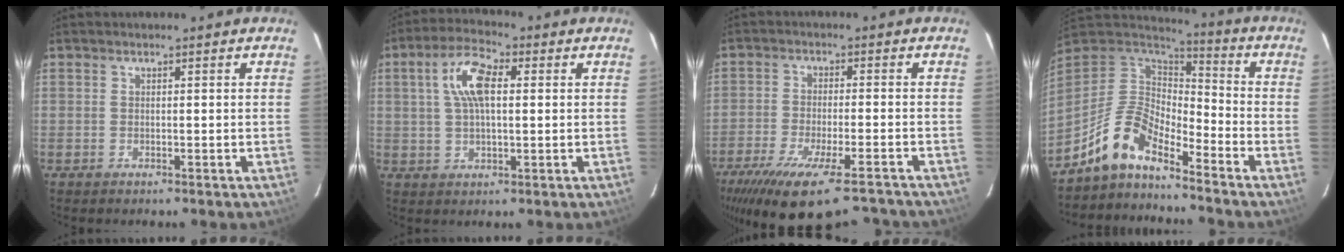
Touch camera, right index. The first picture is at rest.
{"total": 8.5, "force": [1.9, 3.7, 7.4], "torque": [-0.146, 0.020, 0.034]}
{"total": 19.1, "force": [-14.9, 4.4, 11.1], "torque": [-0.215, -0.053, -0.229]}
{"total": 11.1, "force": [-9.1, 3.4, 5.5], "torque": [-0.117, 0.019, -0.189]}